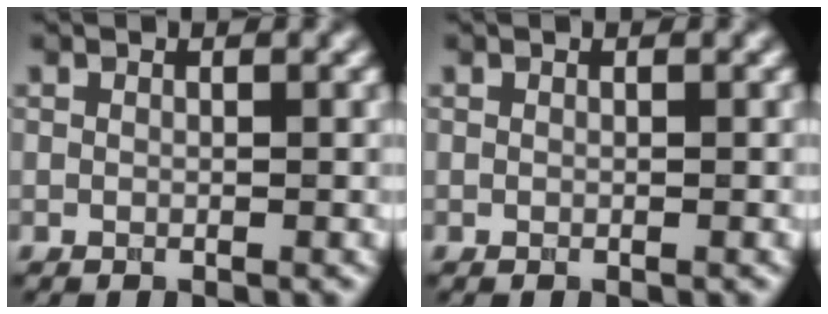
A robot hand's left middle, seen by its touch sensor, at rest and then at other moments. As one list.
[{"total": 0.0}]